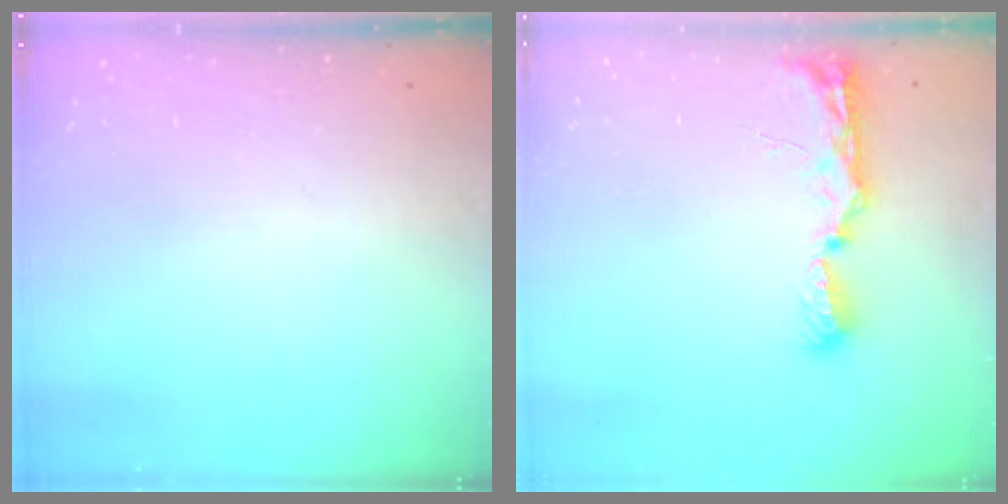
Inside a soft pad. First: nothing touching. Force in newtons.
{"total": 10.5, "press": 9.6, "slide": 4.3}